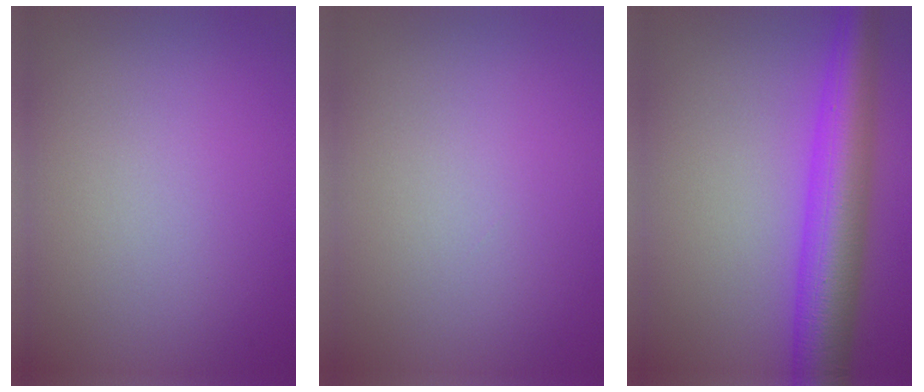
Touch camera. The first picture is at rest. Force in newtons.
{"total": 0.0}
{"total": 7.9, "press": 7.9, "slide": 0.4}